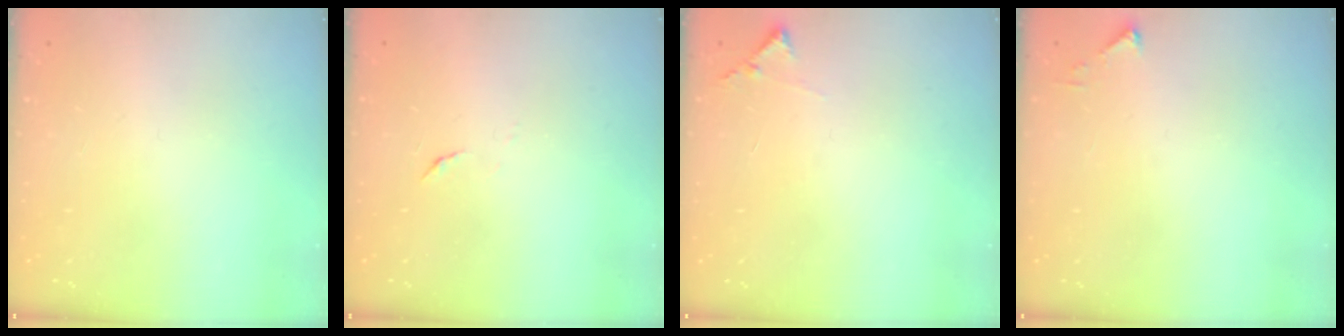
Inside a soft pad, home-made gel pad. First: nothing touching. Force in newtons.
{"total": 3.9, "press": 3.9, "slide": 0.4}
{"total": 5.5, "press": 5.5, "slide": 0.4}
{"total": 2.7, "press": 2.7, "slide": 0.3}